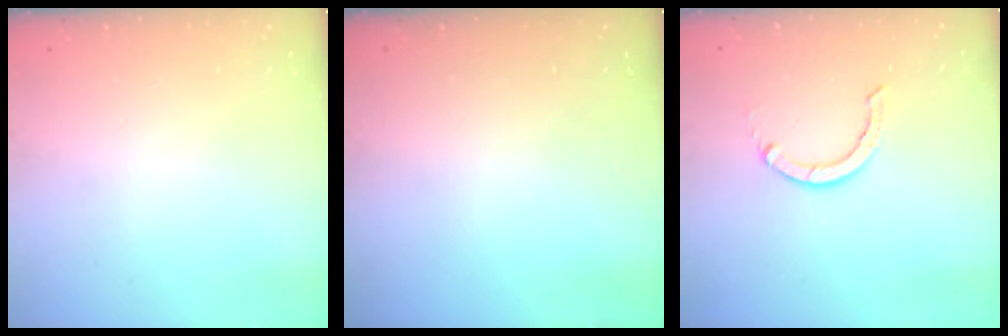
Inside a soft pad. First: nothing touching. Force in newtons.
{"total": 0.0}
{"total": 2.9, "press": 2.9, "slide": 0.1}